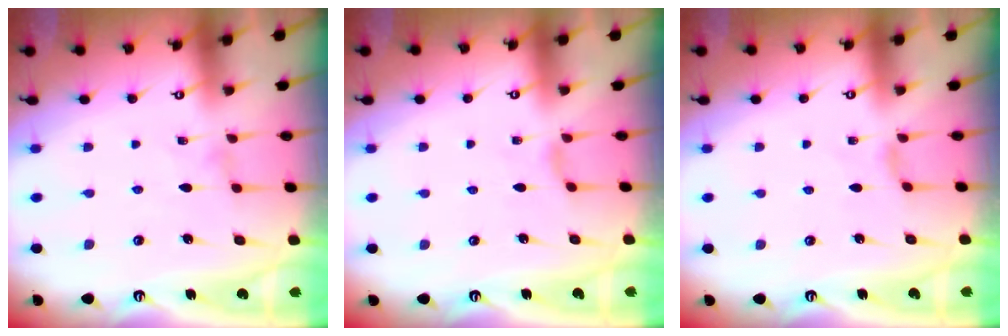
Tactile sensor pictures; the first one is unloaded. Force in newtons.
{"total": 2.2, "press": 2.2, "slide": 0.5}
{"total": 0.6, "press": 0.6, "slide": 0.2}